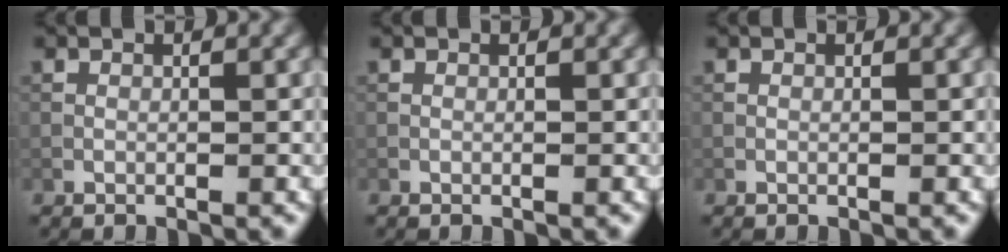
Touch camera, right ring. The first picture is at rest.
{"total": 0.0}
{"total": 0.0}